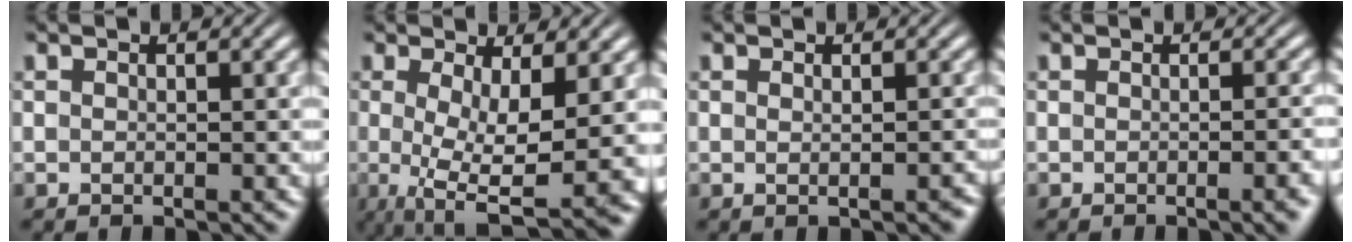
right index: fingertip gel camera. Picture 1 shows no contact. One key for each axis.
{"total": 8.7, "fx": -2.3, "fy": 3.0, "fz": 7.8, "tx": -0.131, "ty": -0.052, "tz": -0.010}
{"total": 0.8, "fx": -0.4, "fy": -0.3, "fz": 0.7, "tx": -0.006, "ty": -0.002, "tz": -0.005}
{"total": 1.4, "fx": -0.8, "fy": -0.2, "fz": 1.1, "tx": -0.012, "ty": 0.006, "tz": -0.015}